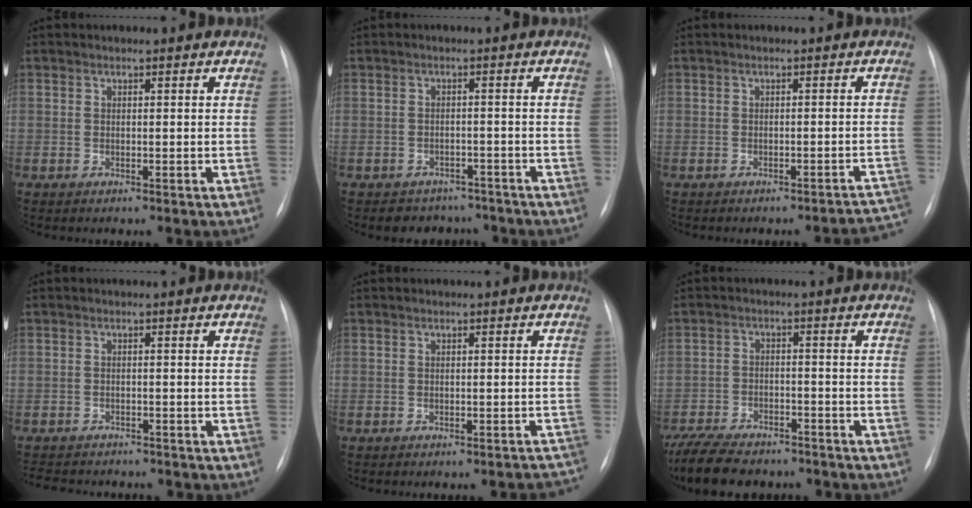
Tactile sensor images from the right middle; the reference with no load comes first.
{"total": 5.4, "force": [-4.5, 2.9, 0.1], "torque": [0.008, 0.016, -0.056]}
{"total": 5.4, "force": [-5.0, 1.1, 1.6], "torque": [0.011, 0.016, -0.055]}
{"total": 9.3, "force": [-8.3, 3.1, 2.9], "torque": [-0.054, 0.000, -0.108]}
{"total": 4.6, "force": [-4.3, 1.2, 1.1], "torque": [0.004, 0.002, -0.044]}
{"total": 15.0, "force": [-12.4, 5.4, 6.5], "torque": [-0.151, -0.010, -0.186]}